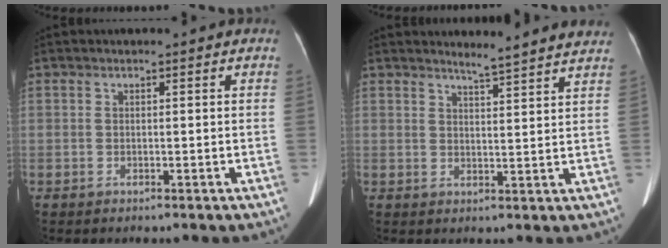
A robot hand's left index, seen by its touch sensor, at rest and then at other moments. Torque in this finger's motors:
{"motor_torque": [-0.41, -0.36, 0.03, 0.04]}